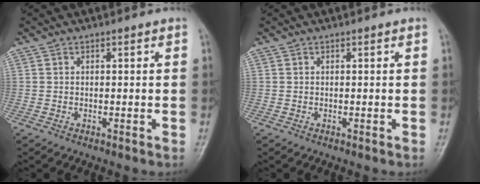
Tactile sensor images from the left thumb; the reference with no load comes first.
{"total": 0.0}